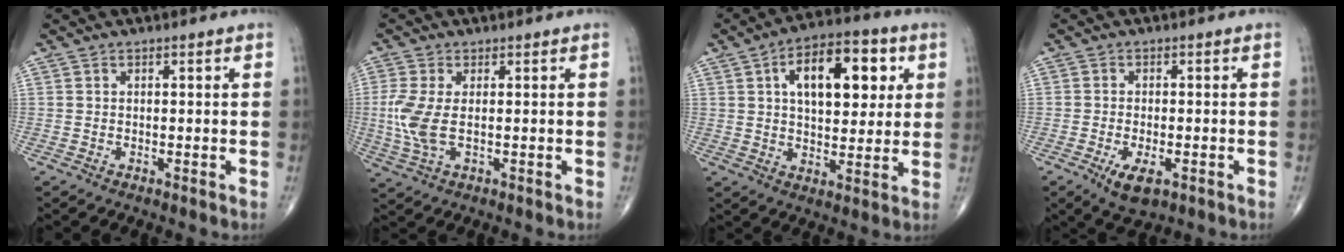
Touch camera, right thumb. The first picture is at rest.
{"total": 7.0, "force": [-0.4, 3.2, 6.2], "torque": [-0.164, -0.007, -0.007]}
{"total": 15.7, "force": [4.6, 8.1, 12.6], "torque": [-0.158, 0.004, 0.069]}
{"total": 5.3, "force": [-2.3, 2.3, 4.2], "torque": [-0.071, -0.002, -0.032]}